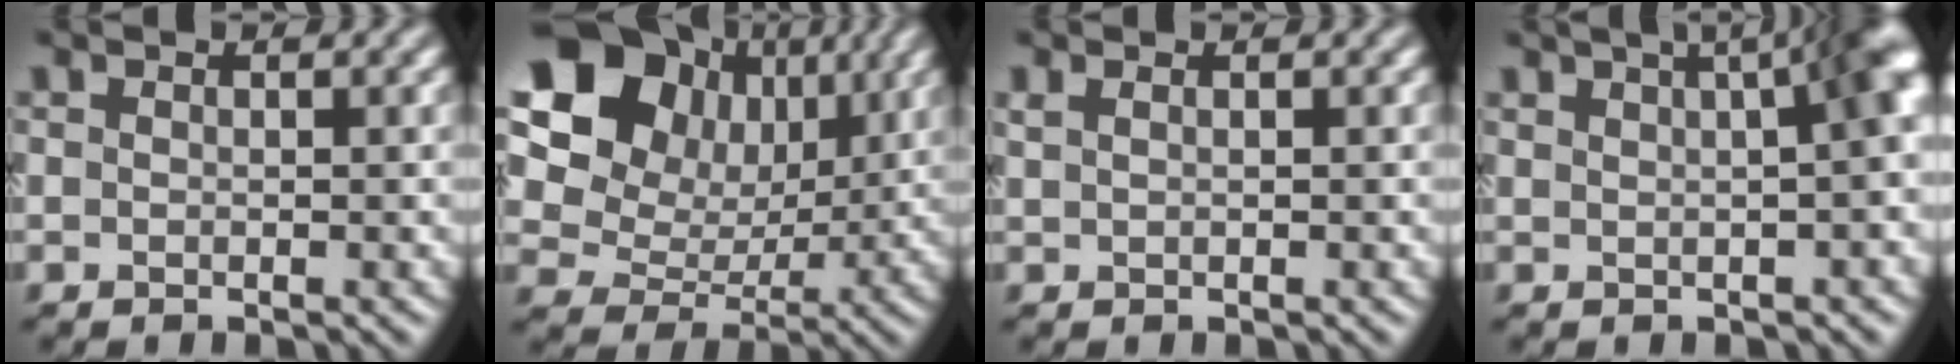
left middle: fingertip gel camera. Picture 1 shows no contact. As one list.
[{"total": 12.7, "force": [4.8, 10.0, 6.3], "torque": [-0.140, 0.042, 0.083]}, {"total": 1.0, "force": [0.7, 0.4, 0.6], "torque": [-0.012, 0.003, 0.011]}, {"total": 11.1, "force": [2.5, 5.2, 9.5], "torque": [-0.059, 0.055, 0.021]}]